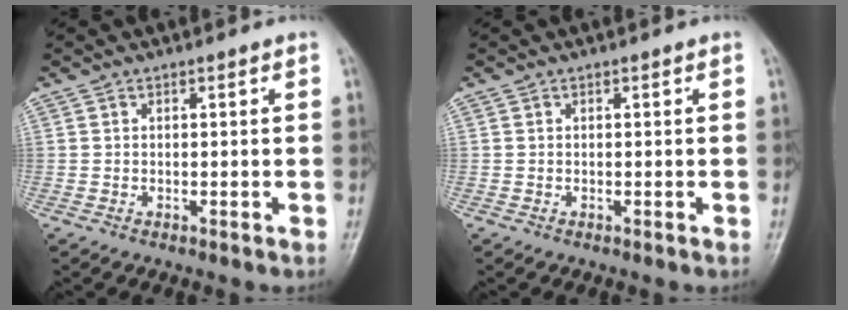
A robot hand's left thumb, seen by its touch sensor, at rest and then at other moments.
{"total": 0.0}